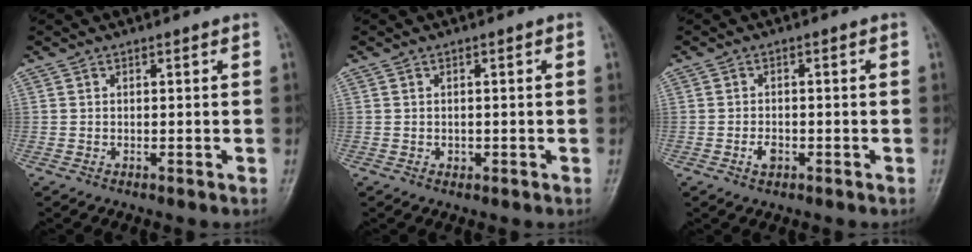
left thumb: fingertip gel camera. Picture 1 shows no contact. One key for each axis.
{"total": 0.9, "fx": -0.2, "fy": 0.8, "fz": 0.5, "tx": -0.002, "ty": 0.001, "tz": -0.003}
{"total": 2.3, "fx": -1.0, "fy": 1.4, "fz": 1.5, "tx": -0.024, "ty": 0.005, "tz": -0.018}